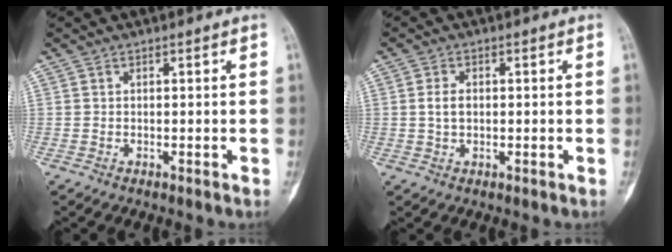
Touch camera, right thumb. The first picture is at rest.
{"total": 2.7, "force": [0.1, 1.7, 2.0], "torque": [-0.034, 0.005, -0.001]}